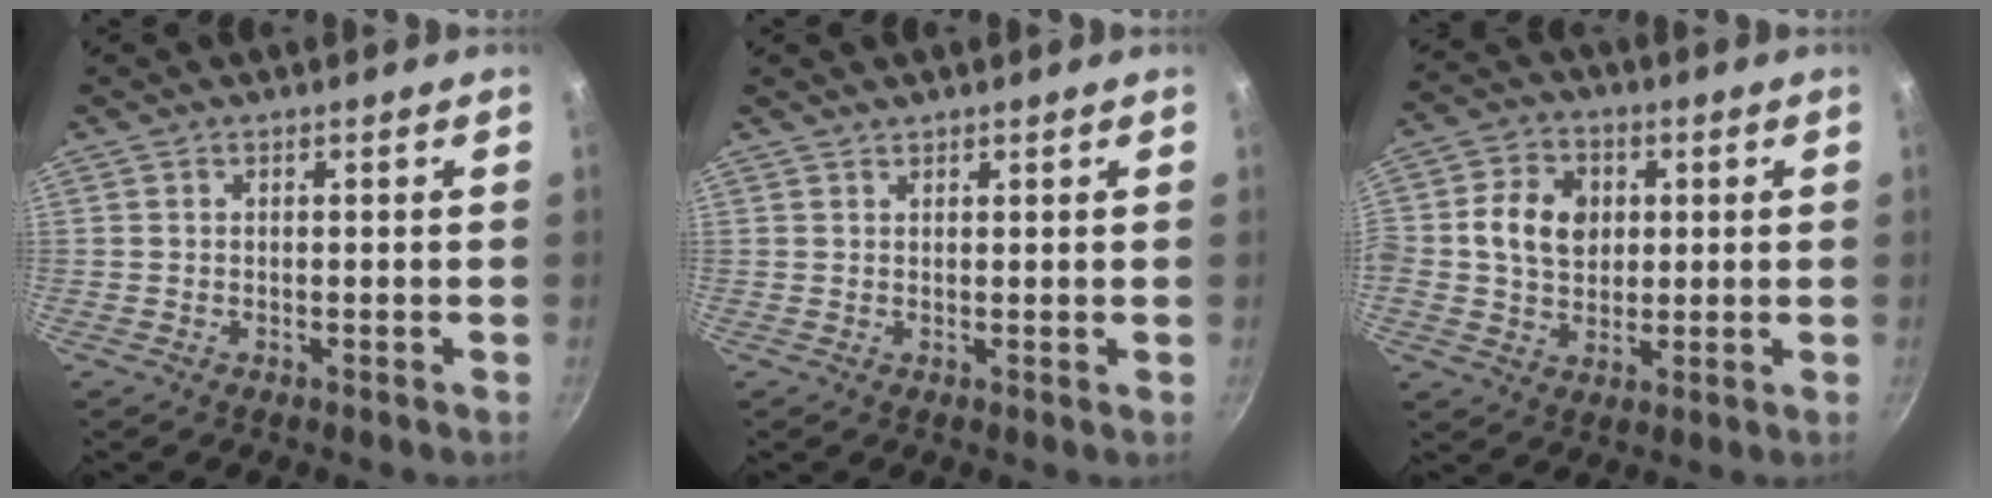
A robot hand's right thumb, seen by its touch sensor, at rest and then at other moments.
{"total": 1.1, "force": [1.0, 0.3, 0.1], "torque": [0.002, -0.006, 0.015]}
{"total": 10.0, "force": [1.4, 8.0, 5.9], "torque": [-0.082, 0.004, 0.012]}